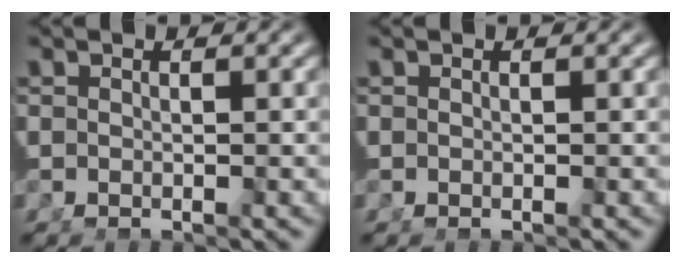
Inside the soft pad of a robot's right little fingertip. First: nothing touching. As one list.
[{"total": 0.0}]